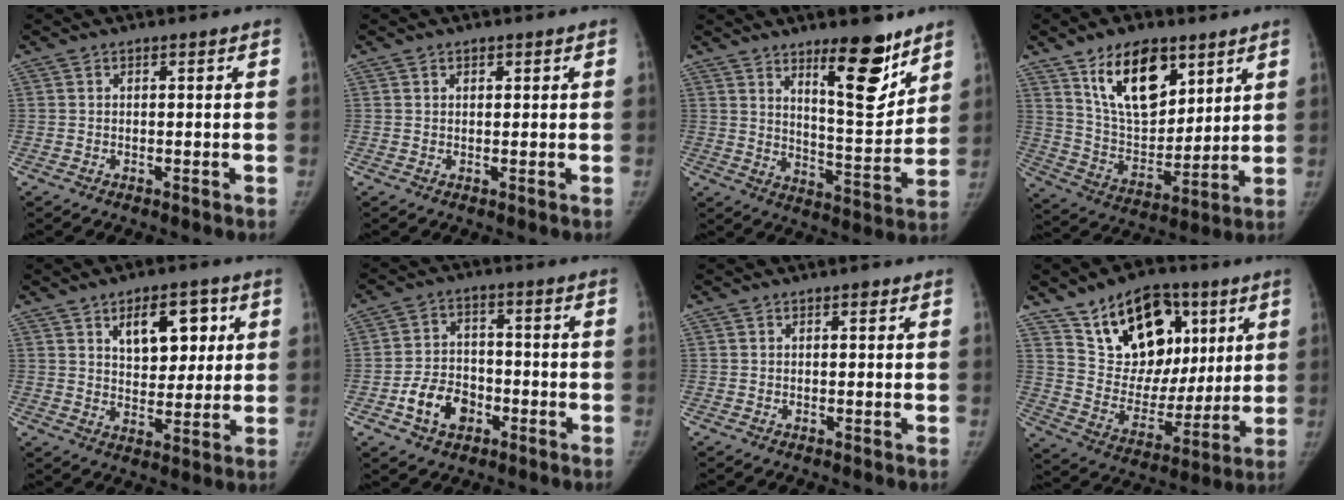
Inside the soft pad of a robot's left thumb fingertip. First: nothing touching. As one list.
[{"total": 0.8, "force": [0.5, 0.6, 0.2], "torque": [0.005, -0.002, 0.005]}, {"total": 14.3, "force": [9.2, 4.3, 10.1], "torque": [-0.113, -0.076, 0.149]}, {"total": 17.0, "force": [9.5, 9.1, 10.7], "torque": [-0.131, -0.053, 0.177]}, {"total": 10.8, "force": [4.3, 6.3, 7.7], "torque": [-0.071, -0.015, 0.066]}, {"total": 9.1, "force": [-3.9, 6.7, 4.7], "torque": [-0.060, 0.026, -0.069]}, {"total": 0.7, "force": [0.3, 0.4, 0.5], "torque": [-0.003, 0.001, 0.002]}, {"total": 21.1, "force": [10.2, 13.8, 12.3], "torque": [-0.143, -0.033, 0.175]}]